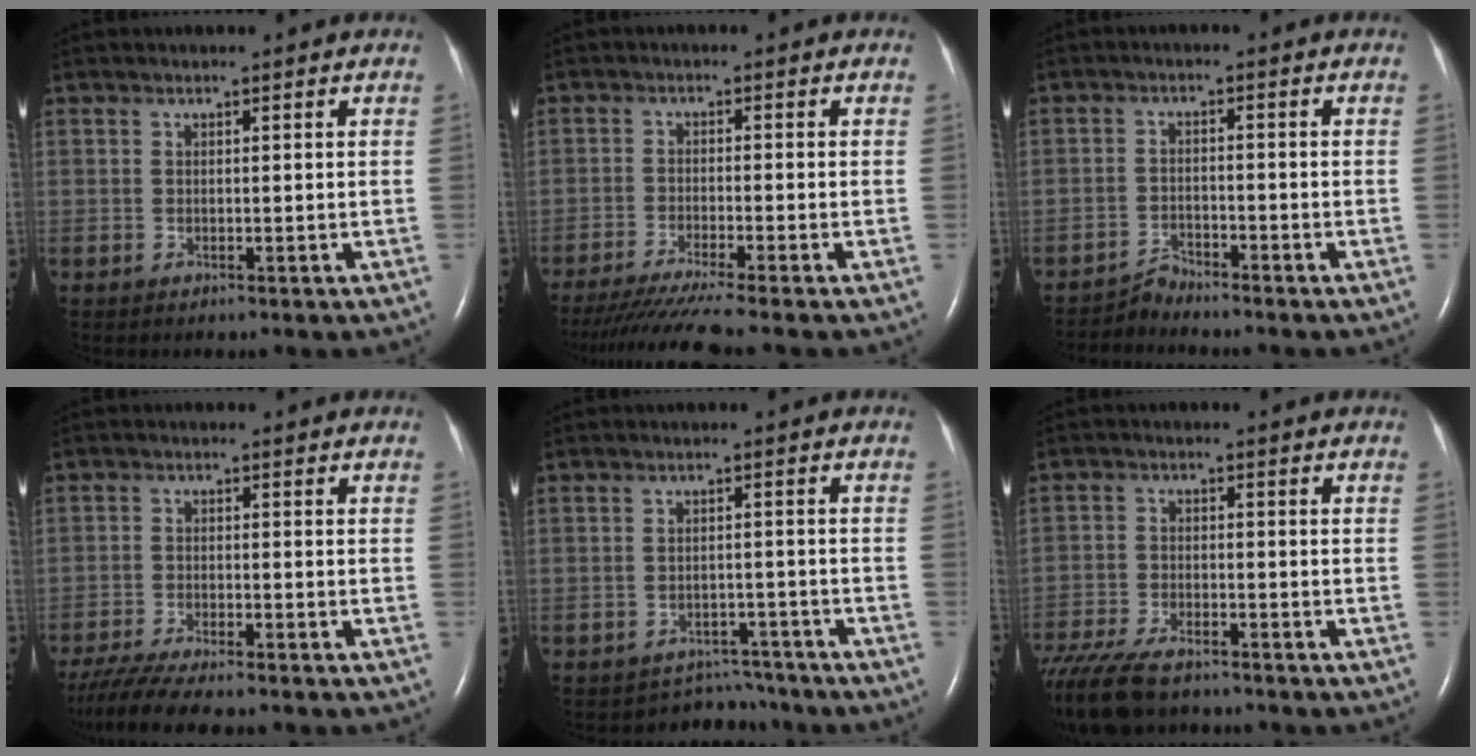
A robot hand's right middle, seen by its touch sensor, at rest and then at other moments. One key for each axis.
{"total": 7.5, "fx": -6.3, "fy": -1.5, "fz": 3.9, "tx": -0.056, "ty": -0.029, "tz": -0.104}
{"total": 2.5, "fx": -2.4, "fy": -0.2, "fz": -0.8, "tx": 0.017, "ty": -0.016, "tz": -0.043}
{"total": 9.6, "fx": -8.2, "fy": 0.8, "fz": 4.9, "tx": -0.084, "ty": -0.020, "tz": -0.132}
{"total": 5.1, "fx": -4.6, "fy": 1.7, "fz": -1.4, "tx": 0.018, "ty": 0.024, "tz": -0.060}
{"total": 12.6, "fx": -10.5, "fy": 3.3, "fz": 6.1, "tx": -0.127, "ty": -0.028, "tz": -0.173}